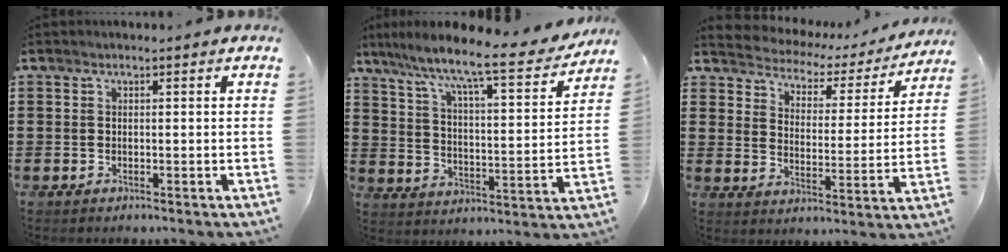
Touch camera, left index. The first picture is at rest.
{"total": 9.1, "force": [7.7, 0.0, 4.7], "torque": [-0.115, -0.061, 0.120]}
{"total": 2.7, "force": [2.6, 0.9, -0.1], "torque": [-0.021, -0.026, 0.033]}